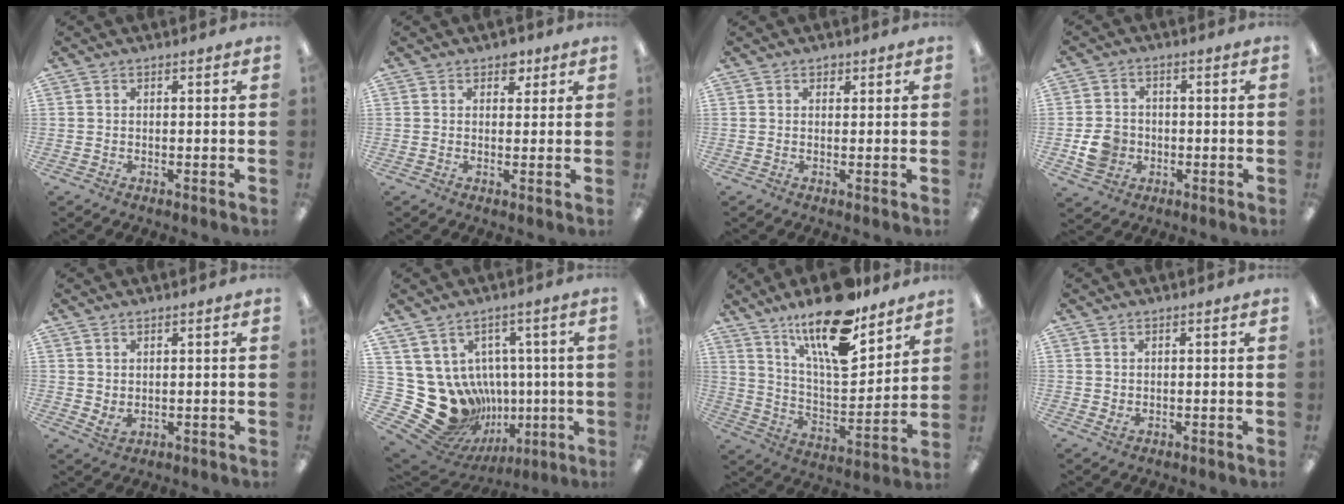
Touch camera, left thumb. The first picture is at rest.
{"total": 3.2, "force": [2.0, 2.1, 1.4], "torque": [-0.008, -0.005, 0.031]}
{"total": 1.1, "force": [0.8, 0.7, 0.4], "torque": [0.000, -0.001, 0.012]}
{"total": 6.7, "force": [-1.6, 5.8, 2.8], "torque": [-0.046, 0.009, -0.028]}
{"total": 2.4, "force": [1.7, 1.2, 1.1], "torque": [-0.016, -0.009, 0.030]}
{"total": 21.0, "force": [-3.6, 17.7, 10.6], "torque": [-0.224, -0.015, -0.003]}
{"total": 19.4, "force": [13.9, 6.2, 12.1], "torque": [-0.216, -0.084, 0.235]}
{"total": 1.2, "force": [0.5, 0.7, 0.8], "torque": [-0.008, -0.003, 0.007]}